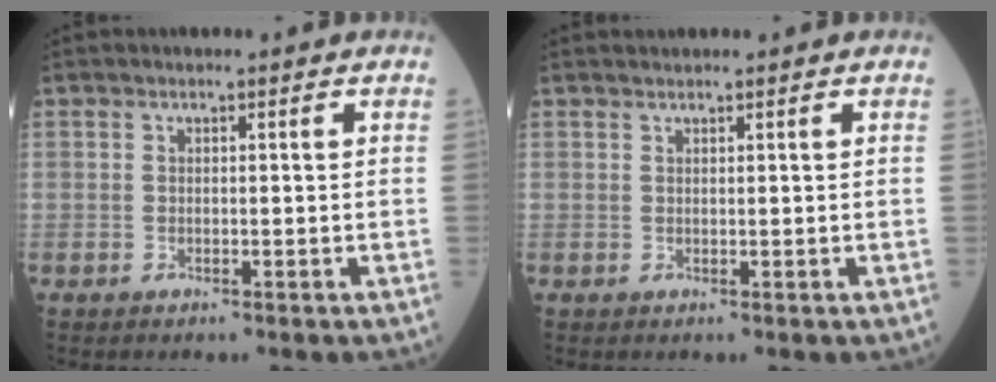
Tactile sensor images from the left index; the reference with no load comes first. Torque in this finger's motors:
{"motor_torque": [0.30, 0.05, -0.05, -0.01]}